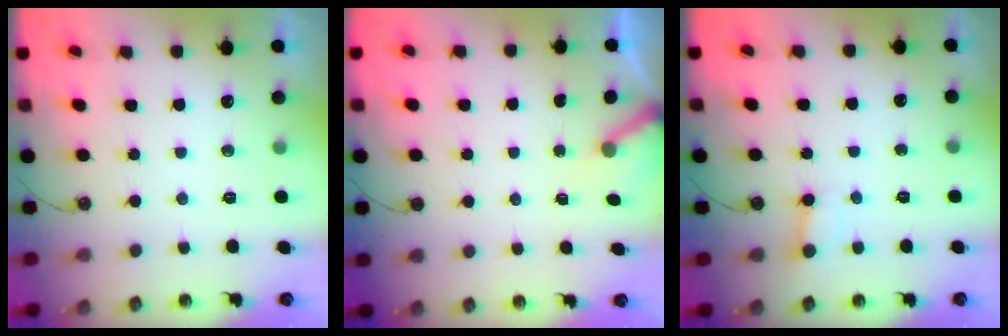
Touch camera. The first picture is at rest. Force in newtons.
{"total": 3.4, "press": 3.4, "slide": 0.3}
{"total": 2.7, "press": 2.7, "slide": 0.1}